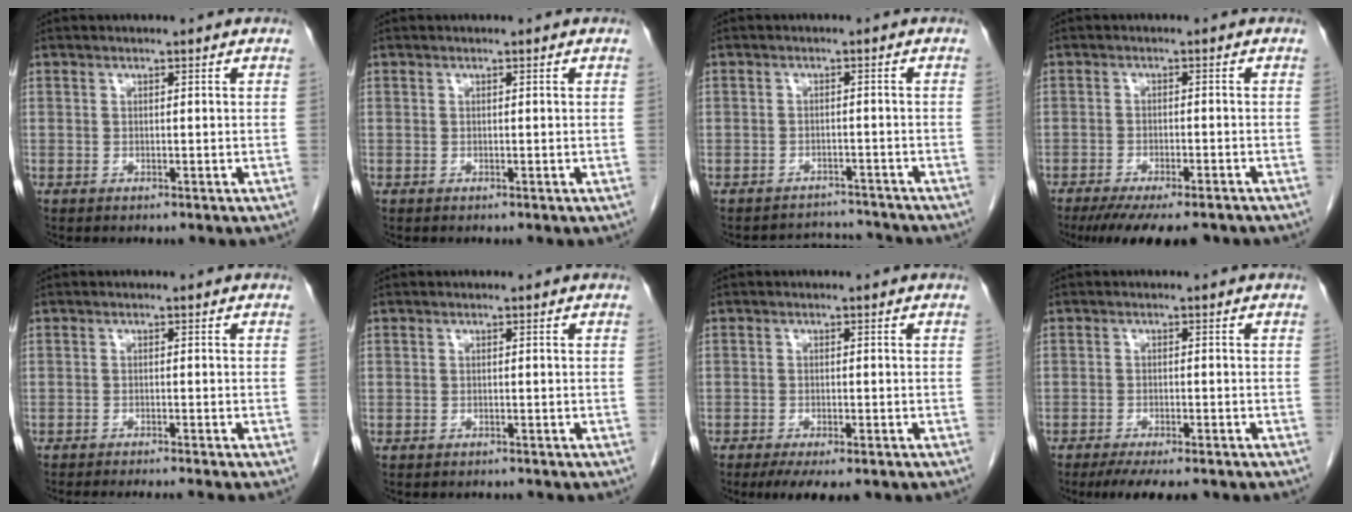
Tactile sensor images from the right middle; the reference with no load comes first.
{"total": 0.0}
{"total": 4.5, "force": [-4.2, 0.9, -1.4], "torque": [0.019, 0.015, -0.059]}
{"total": 12.0, "force": [-9.6, 2.8, 6.6], "torque": [-0.098, -0.020, -0.137]}
{"total": 7.4, "force": [-6.6, -0.8, 3.2], "torque": [-0.024, -0.018, -0.094]}
{"total": 2.1, "force": [-1.9, 0.9, 0.0], "torque": [-0.003, -0.002, -0.030]}
{"total": 6.2, "force": [-4.7, 1.8, 3.6], "torque": [-0.047, -0.009, -0.072]}
{"total": 7.9, "force": [-6.5, 1.8, 4.1], "torque": [-0.052, -0.008, -0.097]}